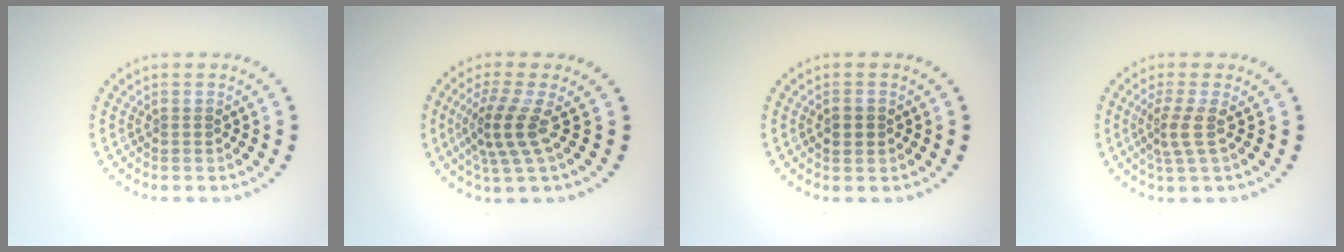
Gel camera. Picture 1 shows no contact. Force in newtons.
{"total": 3.6, "press": 2.7, "slide": 2.4}
{"total": 2.1, "press": 2.1, "slide": 0.2}
{"total": 2.3, "press": 1.6, "slide": 1.7}